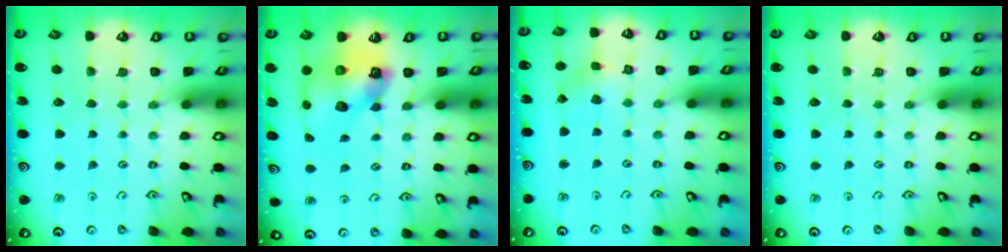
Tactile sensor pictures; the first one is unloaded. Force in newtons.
{"total": 12.5, "press": 12.4, "slide": 1.8}
{"total": 2.0, "press": 2.0, "slide": 0.3}
{"total": 0.0}